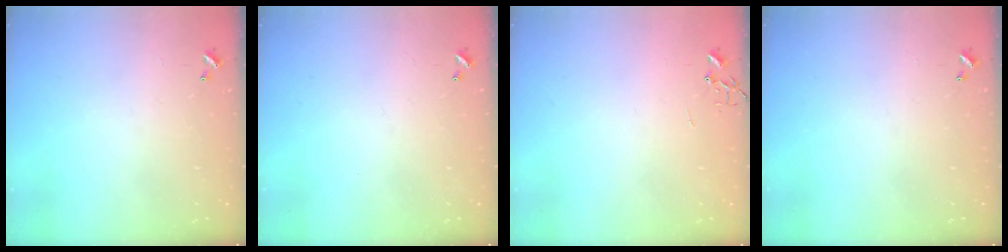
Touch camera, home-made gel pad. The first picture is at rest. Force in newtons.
{"total": 0.0}
{"total": 0.0}
{"total": 0.0}